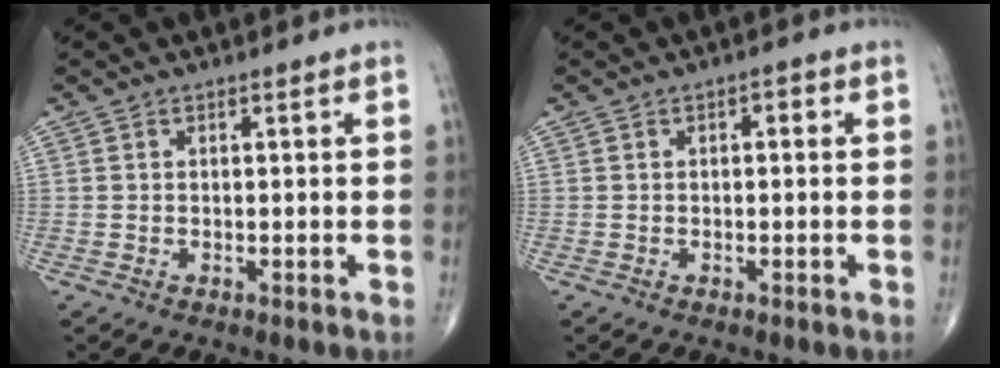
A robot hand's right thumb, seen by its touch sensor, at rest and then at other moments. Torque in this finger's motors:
{"motor_torque": [-0.23, 0.18, -0.15, -0.01, -0.01]}